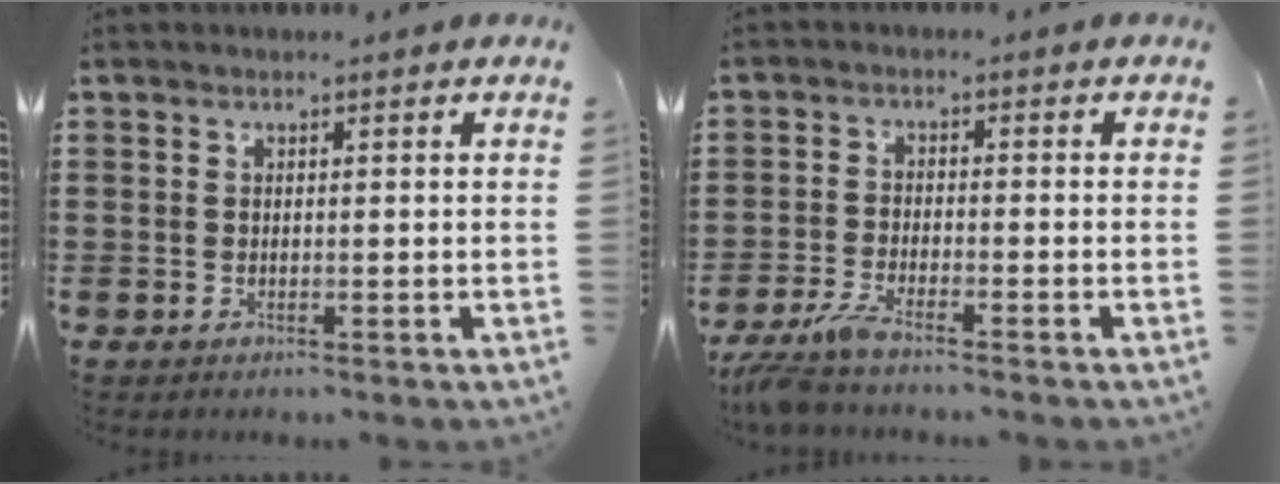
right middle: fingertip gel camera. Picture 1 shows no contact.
{"total": 4.1, "force": [-3.5, 0.1, 2.1], "torque": [-0.064, -0.013, -0.075]}